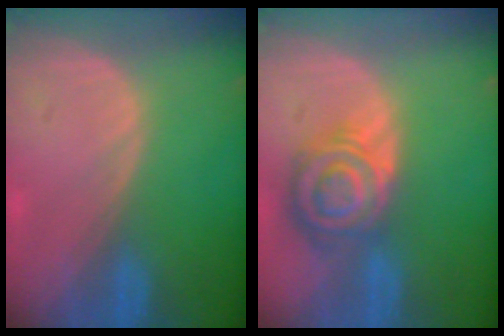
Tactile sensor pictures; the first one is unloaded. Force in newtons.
{"total": 8.4, "press": 7.3, "slide": 4.2}